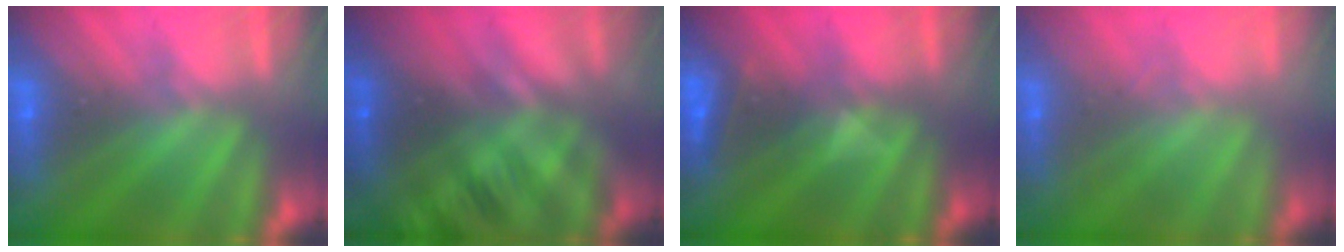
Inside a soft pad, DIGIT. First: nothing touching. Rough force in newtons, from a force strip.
{"total": 2.9}
{"total": 2.9}
{"total": 1.8}